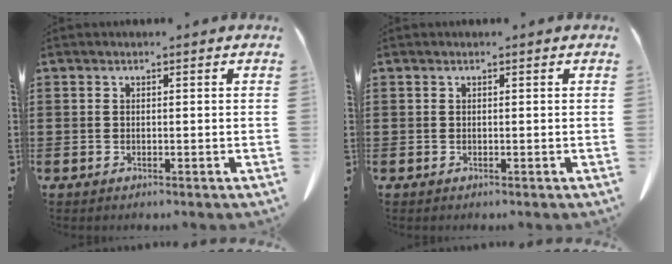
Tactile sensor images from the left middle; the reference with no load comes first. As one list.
[{"total": 0.0}]